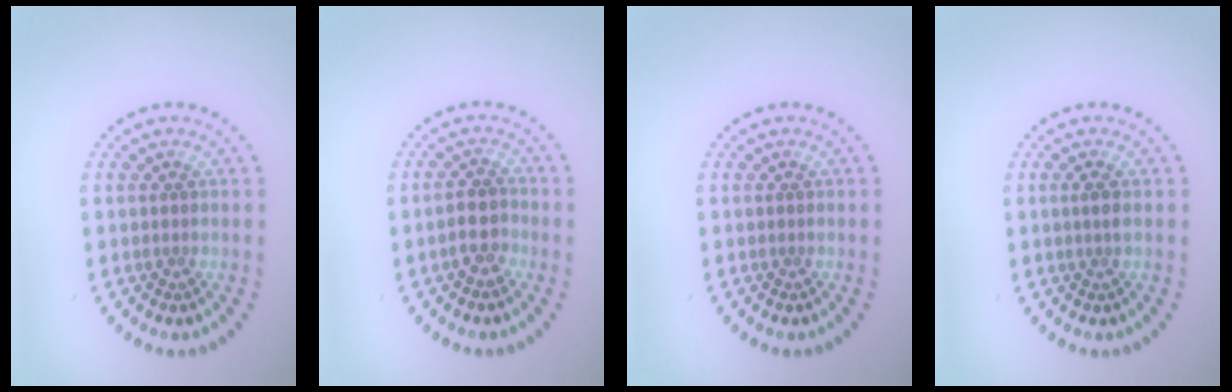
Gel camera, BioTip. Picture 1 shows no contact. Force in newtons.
{"total": 2.1, "press": 1.9, "slide": 0.7}
{"total": 0.0}
{"total": 0.9, "press": 0.8, "slide": 0.5}